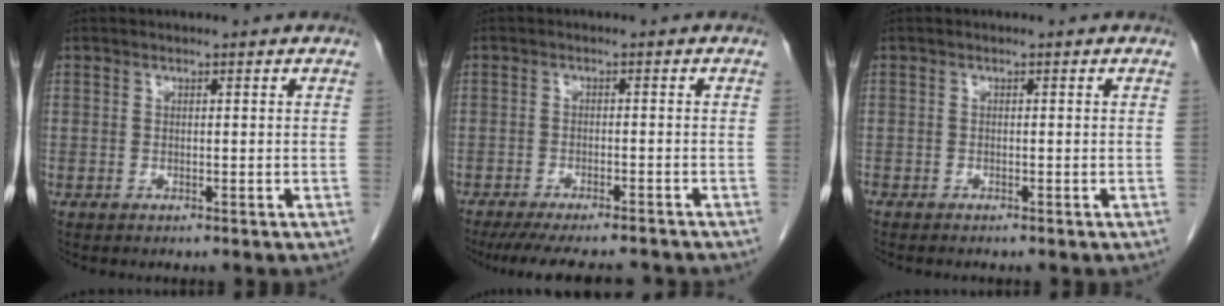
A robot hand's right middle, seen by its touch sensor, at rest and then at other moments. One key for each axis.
{"total": 12.4, "fx": -11.2, "fy": 2.0, "fz": 5.0, "tx": -0.080, "ty": -0.011, "tz": -0.150}
{"total": 1.3, "fx": -1.1, "fy": 0.2, "fz": 0.5, "tx": -0.010, "ty": -0.003, "tz": -0.016}